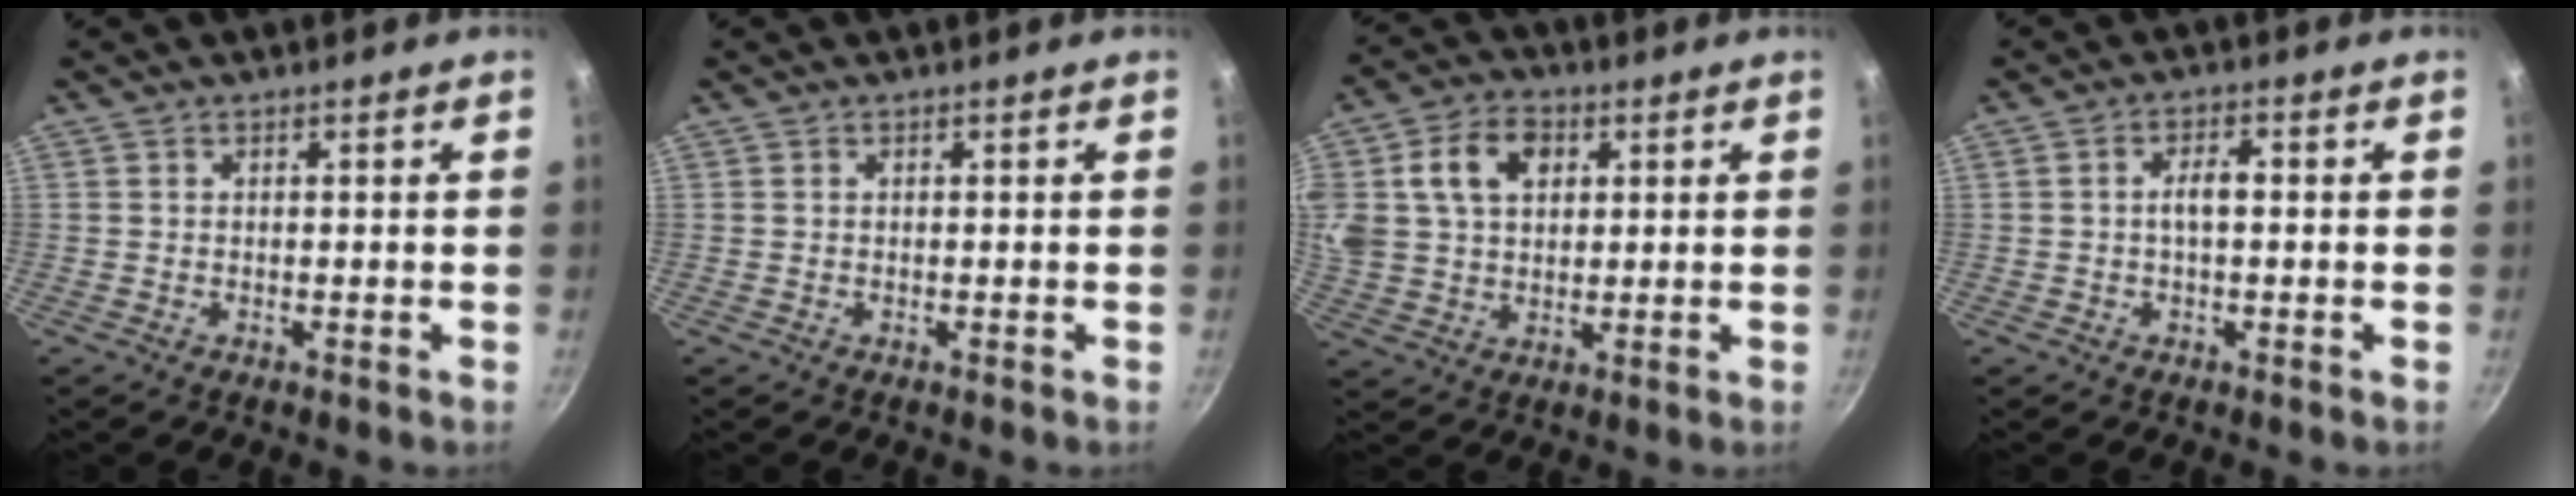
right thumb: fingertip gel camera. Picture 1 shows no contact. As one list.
[{"total": 0.0}, {"total": 16.5, "force": [4.8, 12.3, 10.0], "torque": [-0.202, 0.022, 0.085]}, {"total": 3.4, "force": [0.0, 1.5, 3.0], "torque": [-0.052, 0.015, -0.003]}]